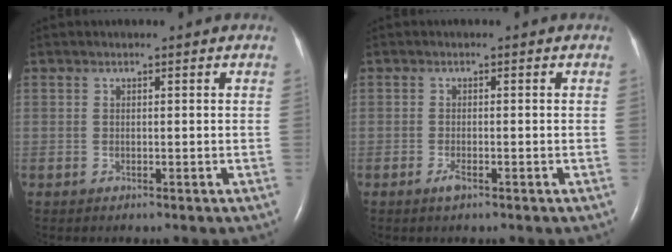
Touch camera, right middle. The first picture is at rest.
{"total": 1.3, "force": [-0.8, 0.2, 1.0], "torque": [-0.025, -0.002, -0.015]}